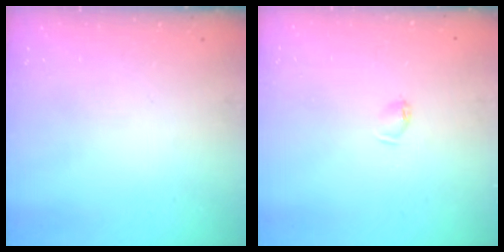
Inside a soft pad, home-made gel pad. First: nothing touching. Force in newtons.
{"total": 4.4, "press": 4.4, "slide": 0.8}